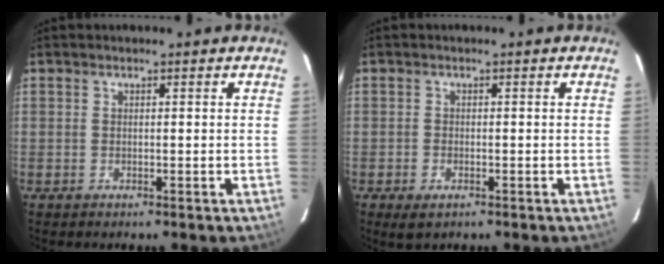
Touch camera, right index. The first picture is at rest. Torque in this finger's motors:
{"motor_torque": [0.22, -0.09, 0.05, 0.01]}